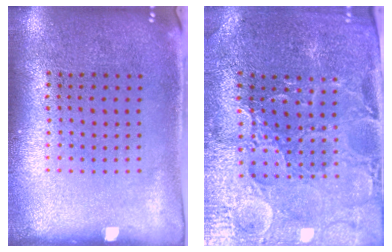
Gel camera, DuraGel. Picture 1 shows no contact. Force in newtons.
{"total": 3.3, "press": 3.2, "slide": 0.6}